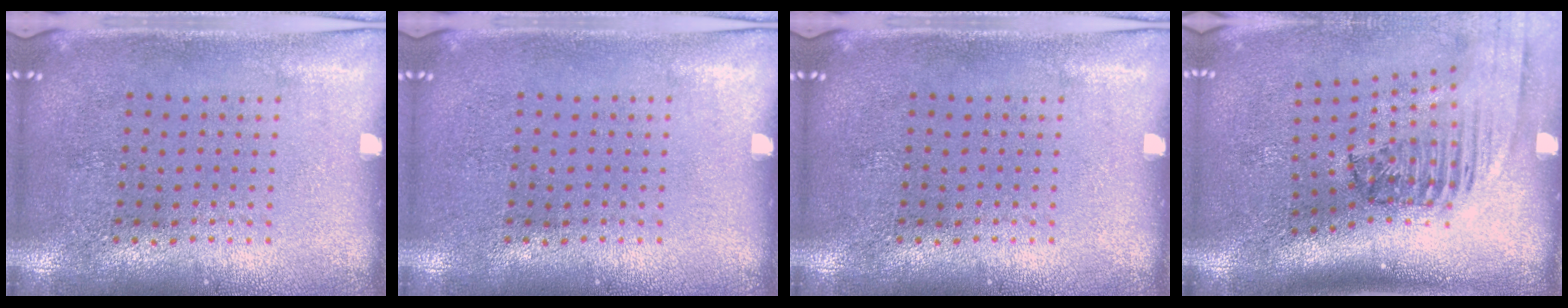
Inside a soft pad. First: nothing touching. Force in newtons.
{"total": 0.0}
{"total": 0.0}
{"total": 2.4, "press": 1.7, "slide": 1.7}